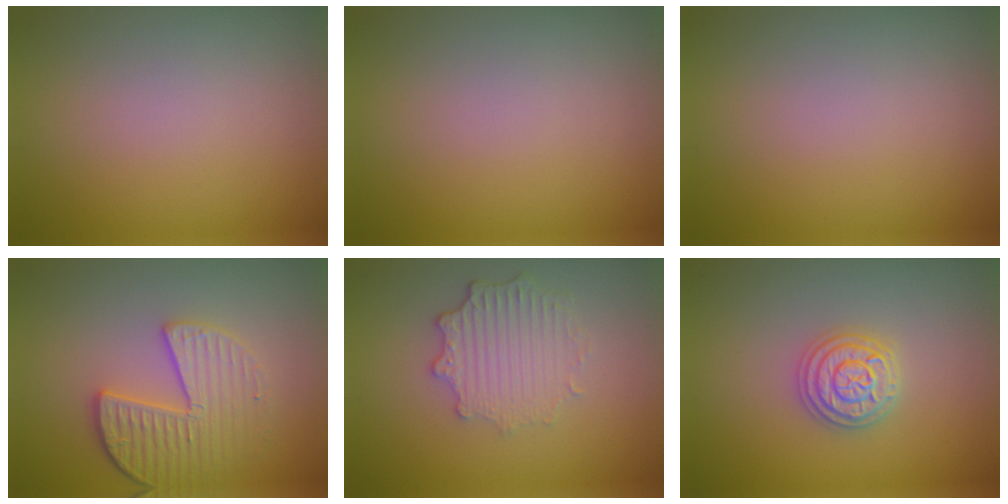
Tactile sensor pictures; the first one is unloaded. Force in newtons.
{"total": 0.0}
{"total": 0.0}
{"total": 4.2, "press": 3.7, "slide": 2.0}
{"total": 3.6, "press": 2.9, "slide": 2.2}
{"total": 3.6, "press": 3.6, "slide": 0.4}